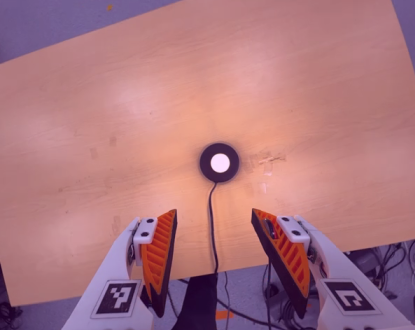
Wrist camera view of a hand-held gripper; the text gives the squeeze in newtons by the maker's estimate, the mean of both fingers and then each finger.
{"total": 0.0}